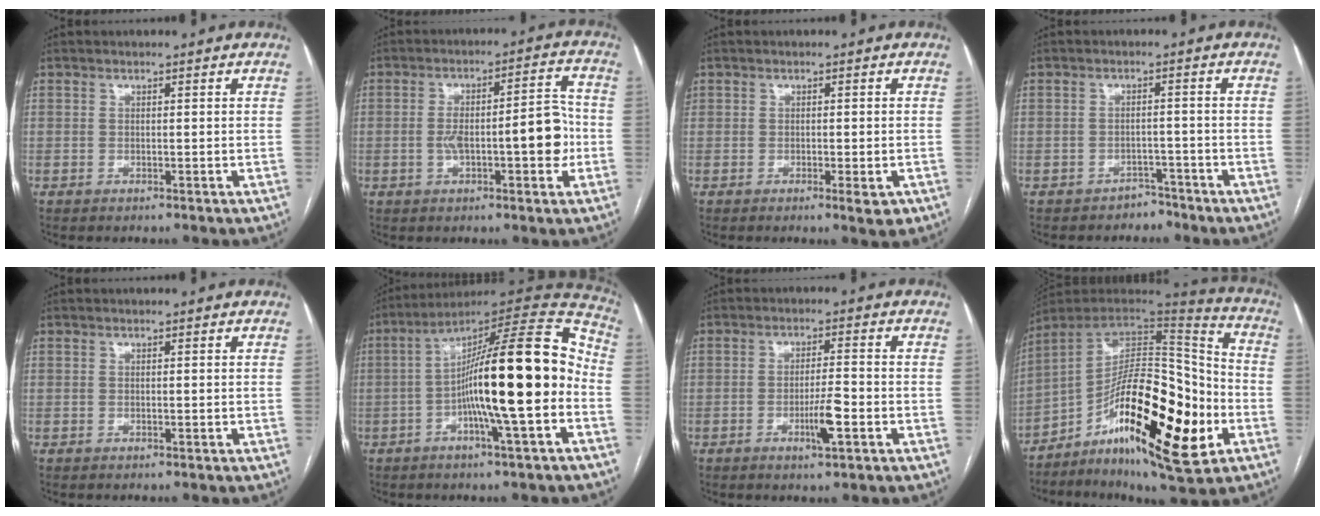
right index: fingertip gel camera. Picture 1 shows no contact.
{"total": 10.5, "force": [-1.7, 2.7, 10.0], "torque": [-0.158, 0.026, -0.019]}
{"total": 2.6, "force": [-0.9, 1.0, 2.2], "torque": [-0.031, 0.001, -0.003]}
{"total": 2.6, "force": [-2.1, 1.5, -0.4], "torque": [0.004, 0.008, -0.030]}
{"total": 0.0}
{"total": 20.3, "force": [-3.2, 1.6, 20.0], "torque": [-0.314, 0.026, -0.053]}
{"total": 5.0, "force": [-2.0, 0.3, 4.6], "torque": [-0.082, -0.005, -0.032]}
{"total": 23.0, "force": [-7.8, 6.5, 20.6], "torque": [-0.332, 0.004, -0.118]}